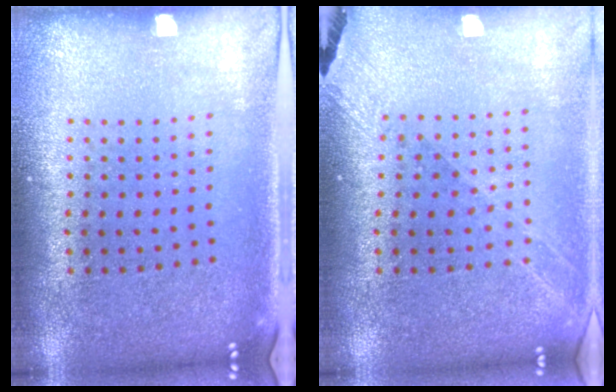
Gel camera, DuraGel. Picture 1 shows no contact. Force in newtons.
{"total": 1.3, "press": 1.2, "slide": 0.3}